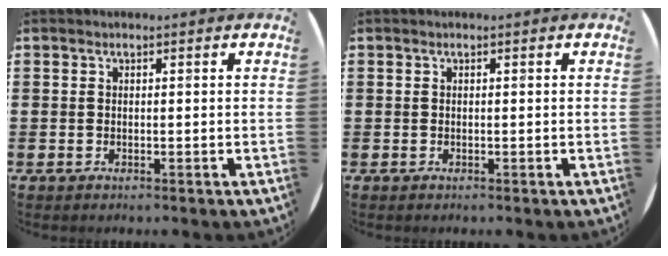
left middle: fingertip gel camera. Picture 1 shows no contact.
{"total": 0.0}